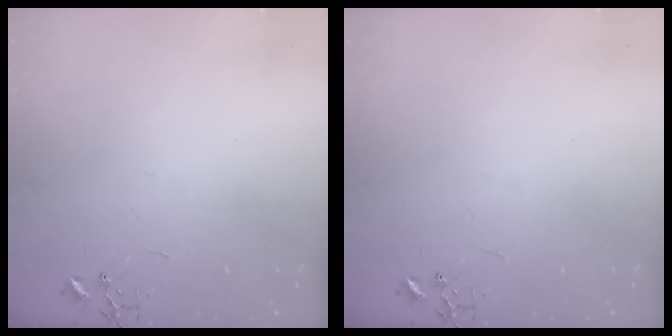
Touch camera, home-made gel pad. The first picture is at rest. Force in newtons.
{"total": 0.0}